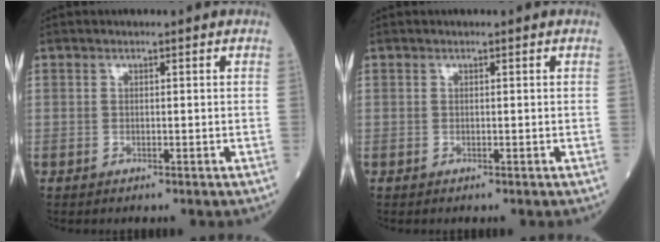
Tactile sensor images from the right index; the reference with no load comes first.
{"total": 0.0}